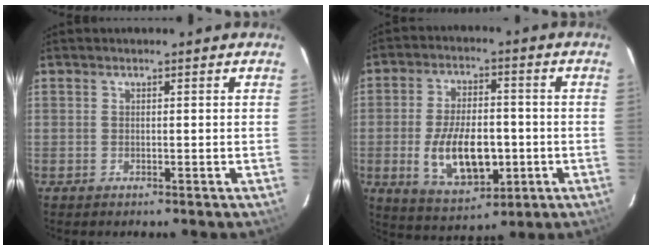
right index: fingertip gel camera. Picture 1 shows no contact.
{"total": 13.5, "force": [-2.9, 7.1, 11.2], "torque": [-0.215, -0.006, -0.033]}